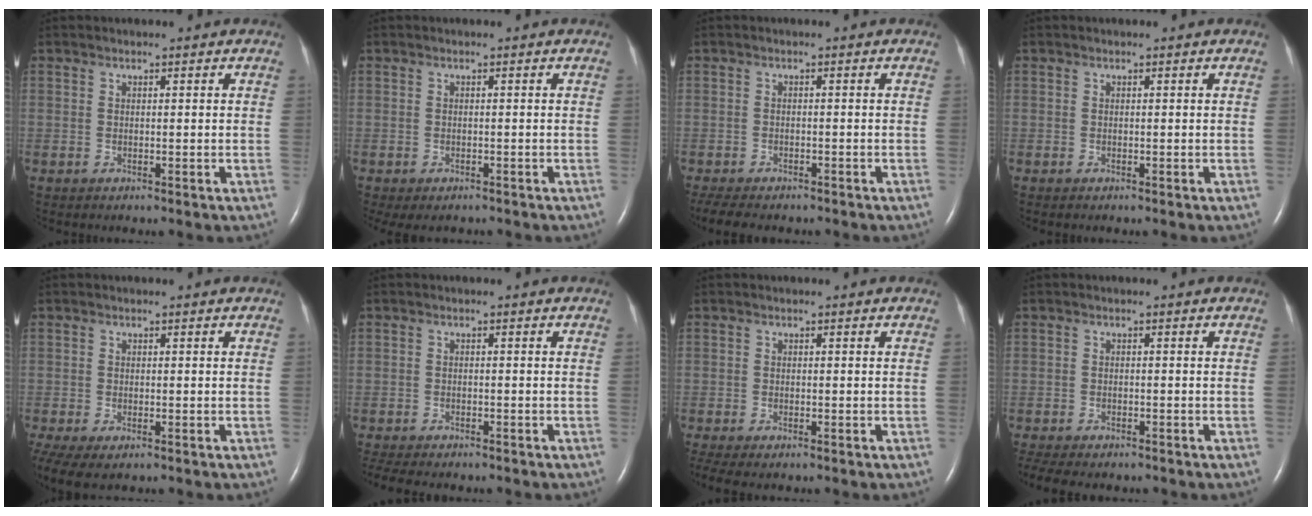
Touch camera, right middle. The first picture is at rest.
{"total": 4.6, "force": [-3.7, 2.0, 1.9], "torque": [-0.021, -0.004, -0.048]}
{"total": 8.8, "force": [-7.3, 2.7, 4.1], "torque": [-0.073, -0.004, -0.101]}
{"total": 0.0}
{"total": 8.4, "force": [-5.1, 4.0, 5.4], "torque": [-0.131, -0.016, -0.077]}
{"total": 9.2, "force": [-7.8, 2.5, 4.2], "torque": [-0.067, -0.002, -0.107]}
{"total": 5.3, "force": [-4.0, 1.6, 3.0], "torque": [-0.056, -0.012, -0.063]}
{"total": 9.8, "force": [-8.1, 3.2, 4.5], "torque": [-0.088, -0.003, -0.112]}